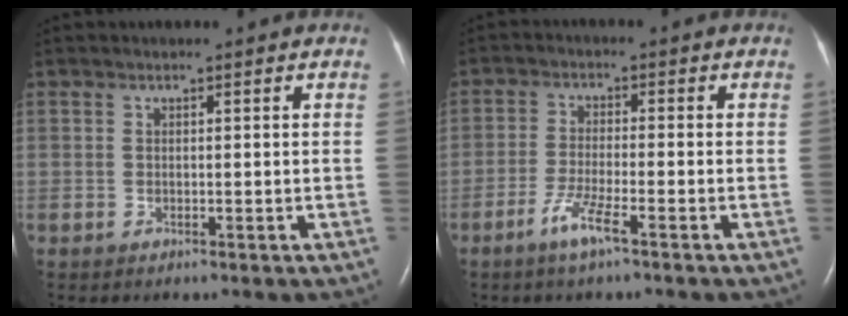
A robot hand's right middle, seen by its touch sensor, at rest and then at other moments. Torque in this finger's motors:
{"motor_torque": [0.84, -0.63, 0.11, 0.06]}